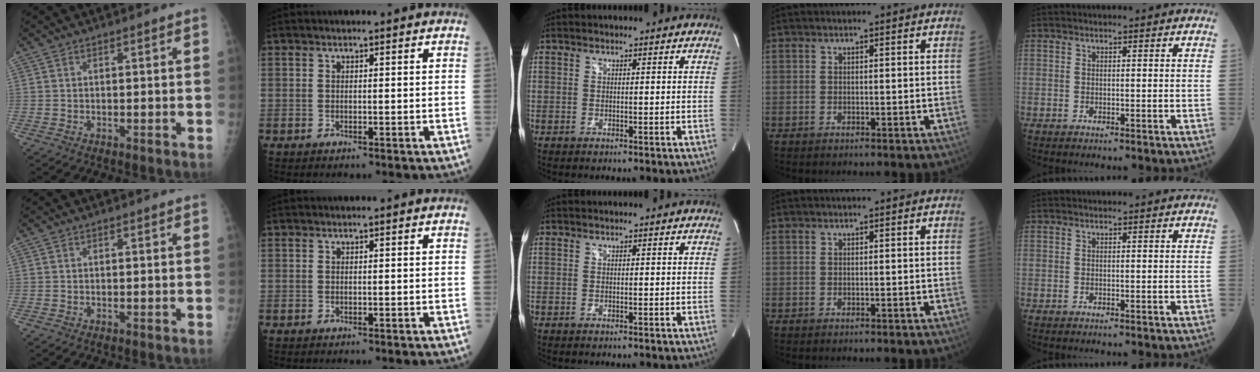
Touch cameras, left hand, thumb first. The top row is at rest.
{}